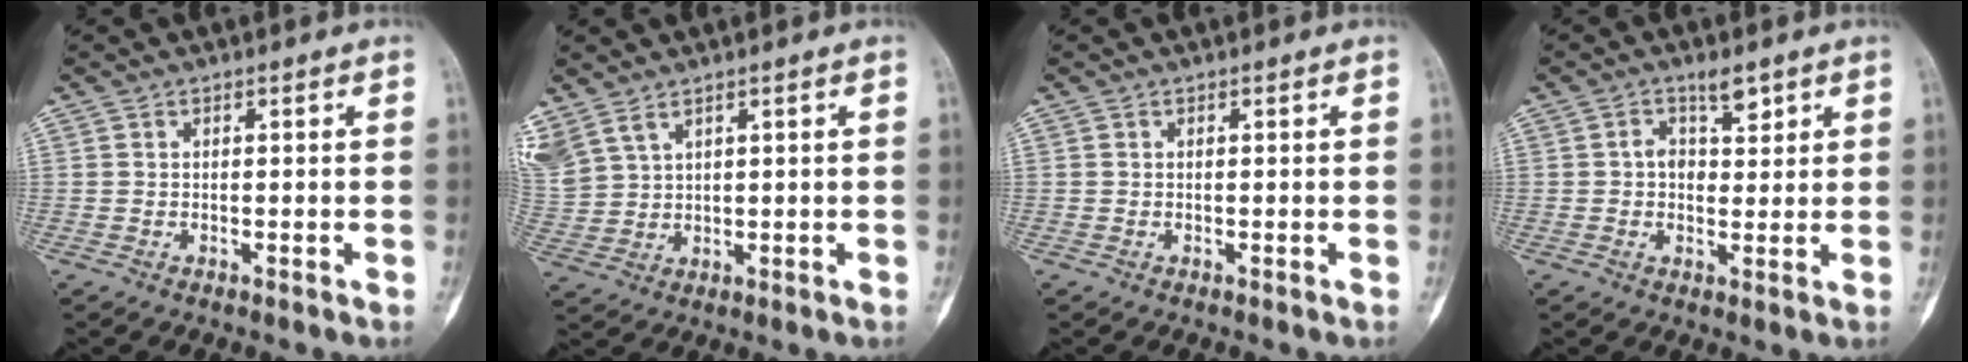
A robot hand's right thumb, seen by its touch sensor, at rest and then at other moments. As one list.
[{"total": 8.1, "force": [5.3, 4.3, 4.3], "torque": [-0.108, -0.009, 0.128]}, {"total": 0.0}, {"total": 4.9, "force": [2.1, 2.8, 3.5], "torque": [-0.036, -0.003, 0.033]}]